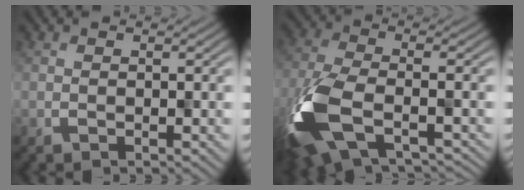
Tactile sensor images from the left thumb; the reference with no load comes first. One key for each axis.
{"total": 12.6, "fx": -6.1, "fy": 6.0, "fz": 9.2, "tx": -0.264, "ty": -0.053, "tz": -0.105}